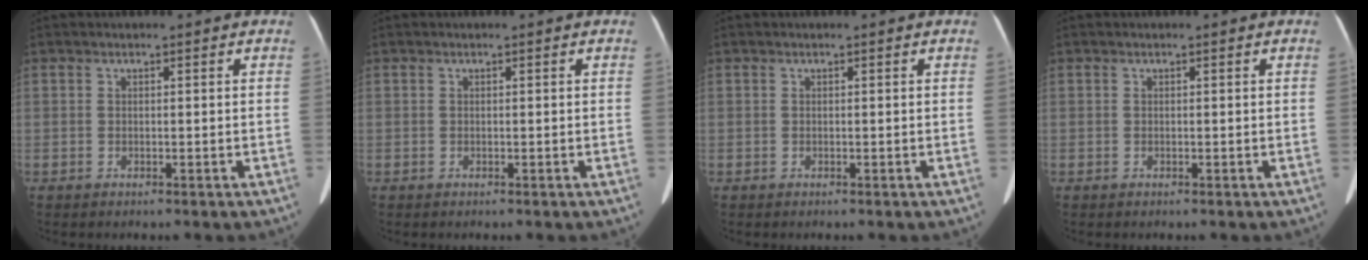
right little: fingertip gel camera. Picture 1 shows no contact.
{"total": 0.0}
{"total": 0.0}
{"total": 0.0}